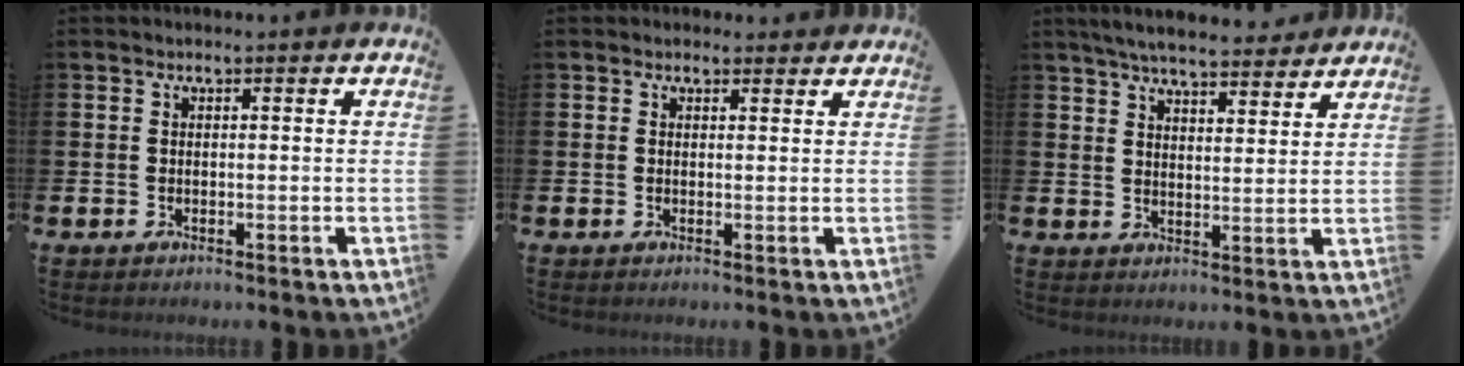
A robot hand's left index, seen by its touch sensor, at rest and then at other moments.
{"total": 1.2, "force": [1.0, 0.6, 0.1], "torque": [0.005, 0.004, 0.017]}
{"total": 6.0, "force": [5.8, 0.9, 1.5], "torque": [-0.036, -0.031, 0.101]}